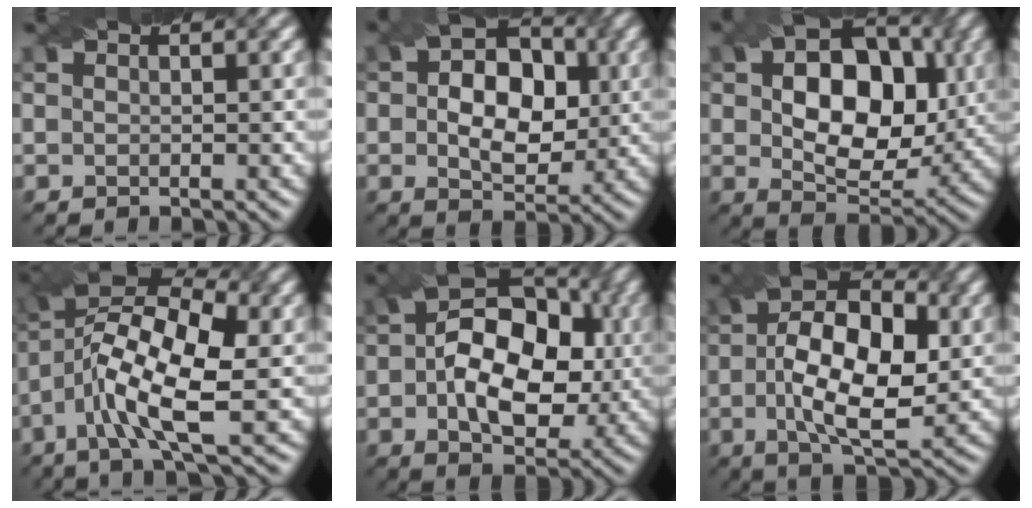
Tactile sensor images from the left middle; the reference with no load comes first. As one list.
[{"total": 8.2, "force": [0.3, 5.5, 6.1], "torque": [-0.097, 0.003, 0.000]}, {"total": 11.9, "force": [1.1, 7.8, 8.9], "torque": [-0.135, 0.000, 0.018]}, {"total": 10.9, "force": [-2.1, 3.9, 10.0], "torque": [-0.189, 0.016, -0.046]}, {"total": 11.5, "force": [0.1, 7.4, 8.8], "torque": [-0.129, 0.005, 0.003]}, {"total": 10.6, "force": [-0.3, 5.2, 9.2], "torque": [-0.163, 0.005, -0.008]}]